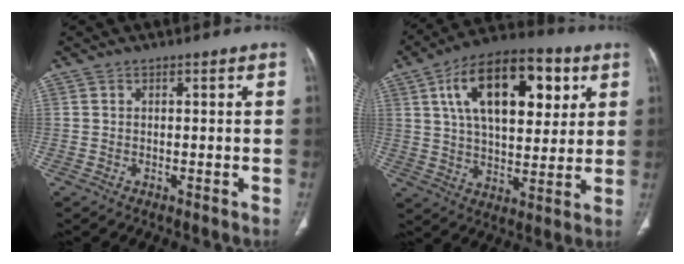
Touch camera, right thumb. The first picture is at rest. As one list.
[{"total": 21.7, "force": [7.7, 11.2, 16.9], "torque": [-0.237, -0.005, 0.120]}]